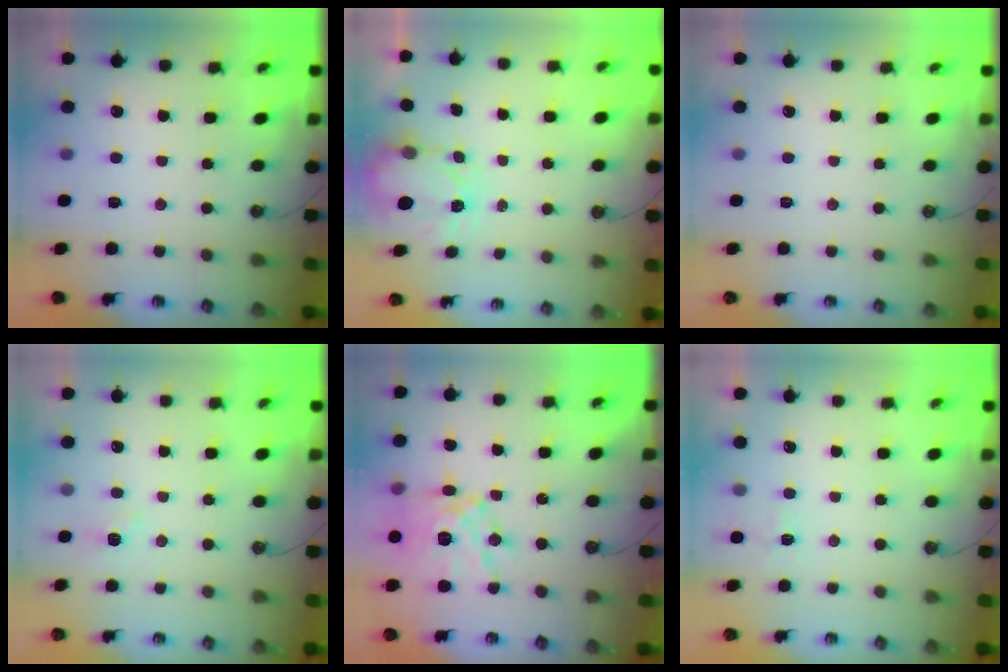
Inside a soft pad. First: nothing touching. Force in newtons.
{"total": 3.4, "press": 3.3, "slide": 0.4}
{"total": 0.0}
{"total": 4.0, "press": 4.0, "slide": 0.6}
{"total": 16.5, "press": 16.5, "slide": 1.6}
{"total": 2.6, "press": 2.6, "slide": 0.4}